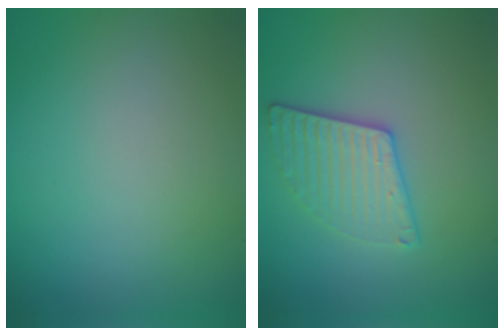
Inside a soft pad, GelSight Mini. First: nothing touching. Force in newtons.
{"total": 3.1, "press": 3.0, "slide": 0.8}